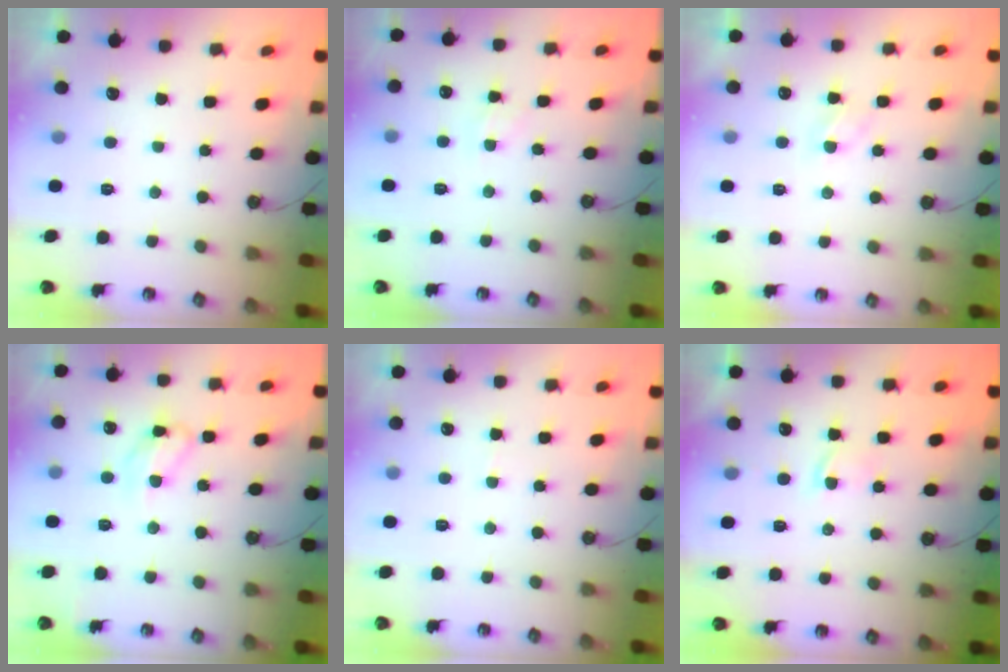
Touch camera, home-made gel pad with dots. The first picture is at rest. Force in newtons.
{"total": 1.4, "press": 1.3, "slide": 0.2}
{"total": 3.1, "press": 3.0, "slide": 0.5}
{"total": 11.6, "press": 11.5, "slide": 1.0}
{"total": 2.8, "press": 2.8, "slide": 0.4}
{"total": 2.0, "press": 2.0, "slide": 0.4}